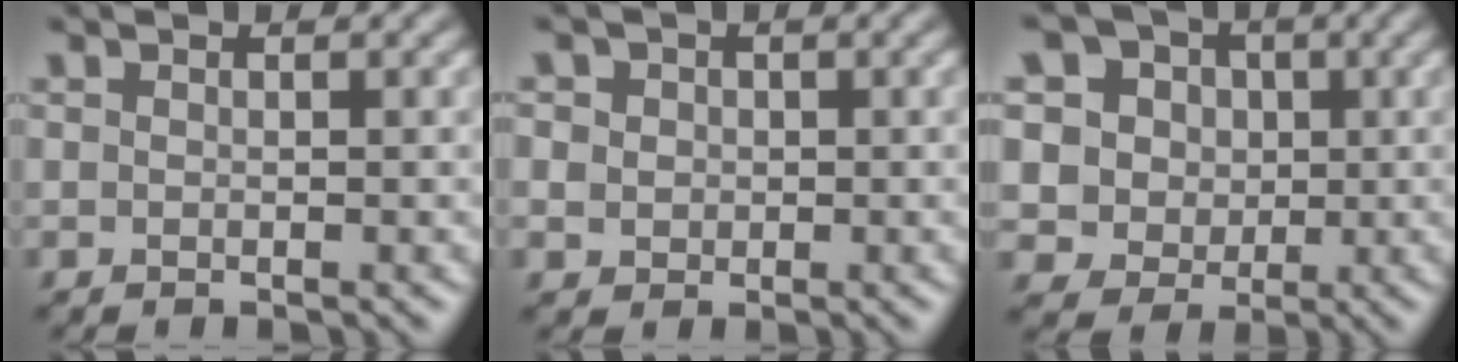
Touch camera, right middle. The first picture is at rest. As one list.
[{"total": 4.0, "force": [1.9, 3.3, 1.4], "torque": [-0.037, 0.013, 0.020]}, {"total": 9.2, "force": [4.4, 7.3, 3.6], "torque": [-0.091, 0.015, 0.064]}]